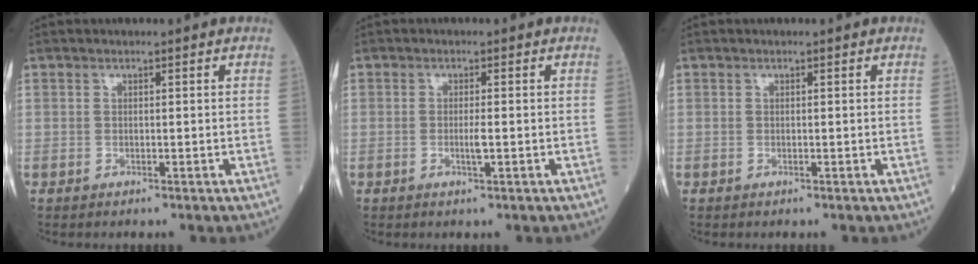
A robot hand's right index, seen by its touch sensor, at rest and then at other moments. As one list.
[{"total": 1.7, "force": [-0.4, -0.1, 1.7], "torque": [-0.035, -0.003, -0.008]}, {"total": 0.0}]